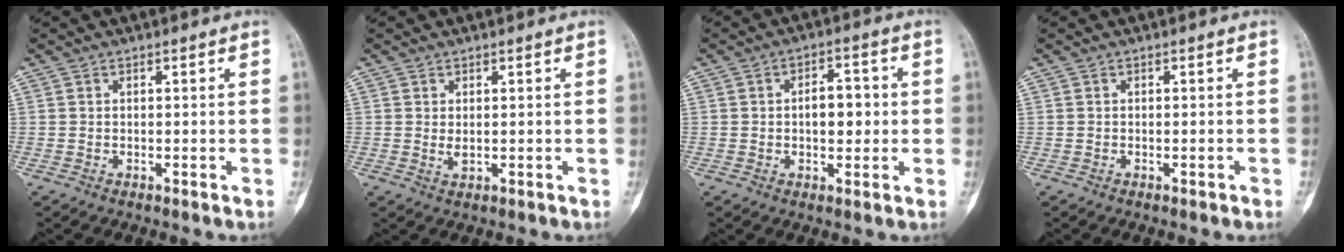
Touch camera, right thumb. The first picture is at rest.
{"total": 1.3, "force": [0.3, 0.6, 1.1], "torque": [-0.018, -0.005, 0.009]}
{"total": 6.5, "force": [0.2, 3.7, 5.3], "torque": [-0.057, 0.012, 0.000]}
{"total": 0.6, "force": [-0.3, 0.2, 0.4], "torque": [-0.010, 0.000, -0.002]}